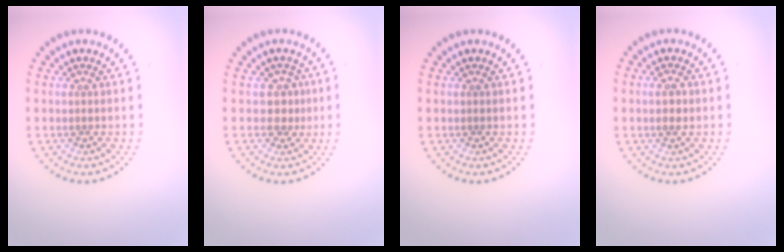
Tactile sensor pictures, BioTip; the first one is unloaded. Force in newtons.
{"total": 1.8, "press": 1.4, "slide": 1.2}
{"total": 0.0}
{"total": 1.5, "press": 1.5, "slide": 0.4}